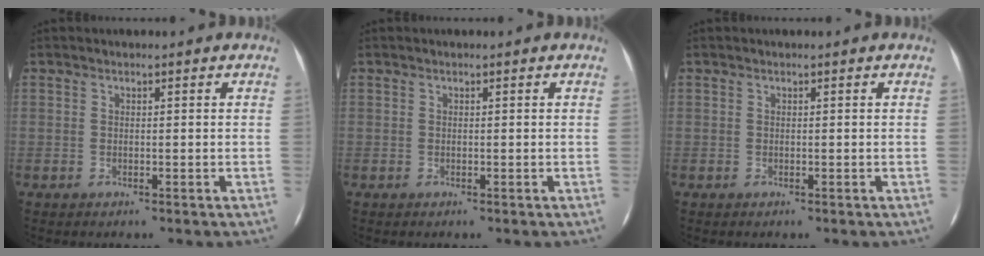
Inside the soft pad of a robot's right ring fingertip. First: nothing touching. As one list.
[{"total": 0.0}, {"total": 0.0}]